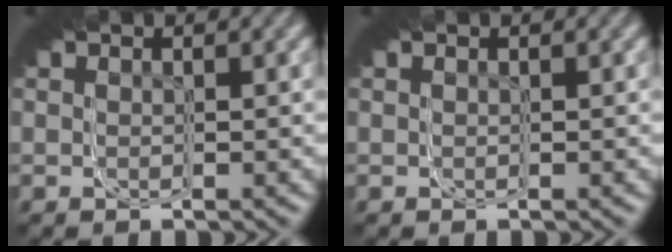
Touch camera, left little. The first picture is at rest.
{"total": 0.0}